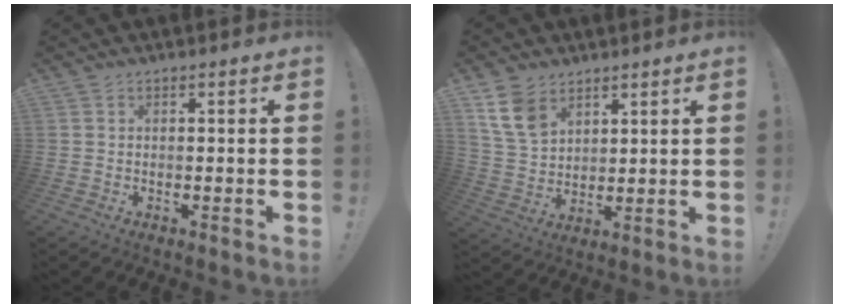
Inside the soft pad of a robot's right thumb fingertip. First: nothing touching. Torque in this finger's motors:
{"motor_torque": [0.09, 0.23, 0.97, 0.42, 0.23]}